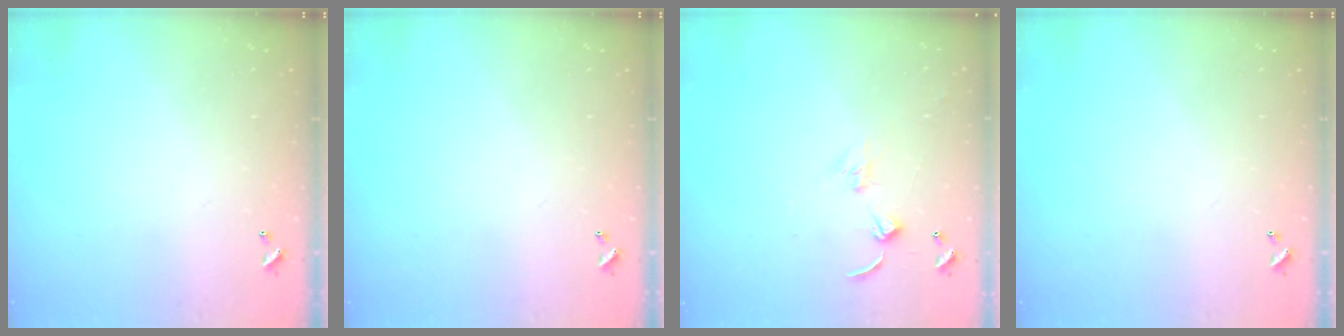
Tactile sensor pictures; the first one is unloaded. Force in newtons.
{"total": 0.0}
{"total": 1.4, "press": 1.3, "slide": 0.3}
{"total": 0.0}